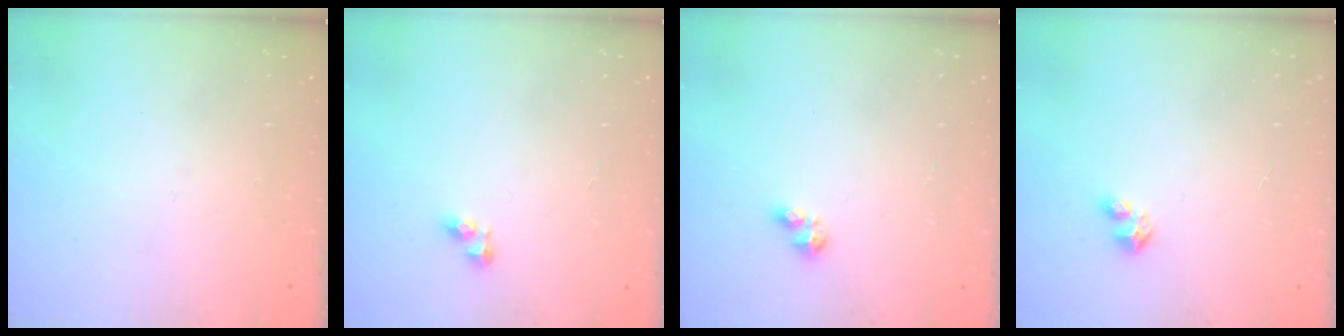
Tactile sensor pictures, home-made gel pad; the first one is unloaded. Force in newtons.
{"total": 3.3, "press": 3.3, "slide": 0.3}
{"total": 3.9, "press": 3.8, "slide": 0.4}
{"total": 3.3, "press": 3.2, "slide": 0.3}